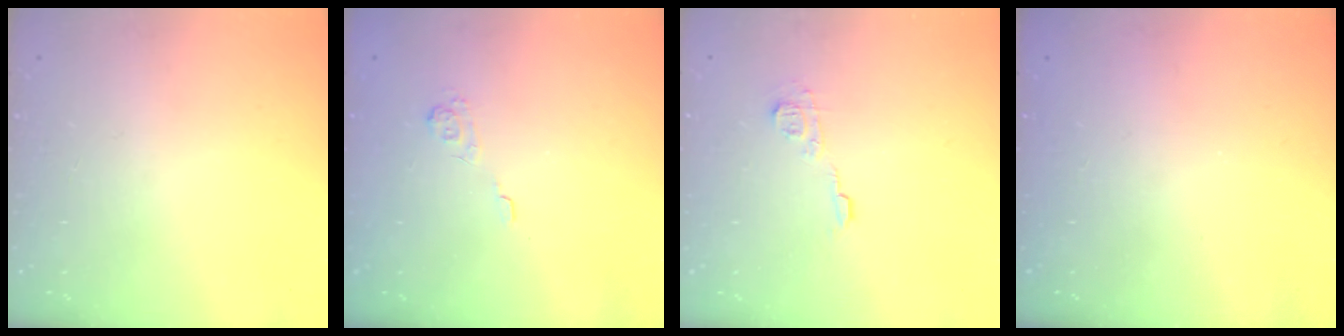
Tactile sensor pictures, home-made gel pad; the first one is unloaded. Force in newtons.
{"total": 2.2, "press": 1.7, "slide": 1.4}
{"total": 7.0, "press": 7.0, "slide": 0.6}
{"total": 2.3, "press": 2.2, "slide": 0.8}